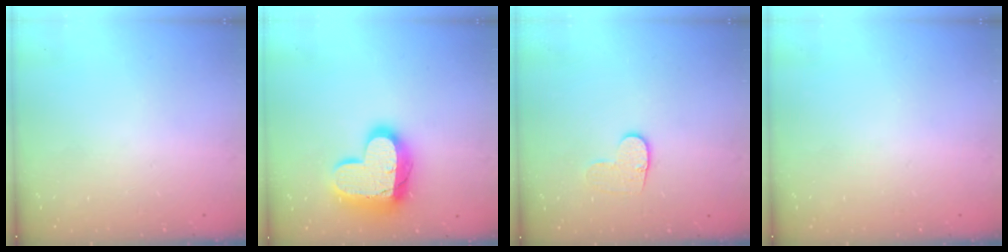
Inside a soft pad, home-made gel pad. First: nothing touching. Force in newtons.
{"total": 17.8, "press": 17.8, "slide": 1.3}
{"total": 7.0, "press": 7.0, "slide": 0.7}
{"total": 0.0}